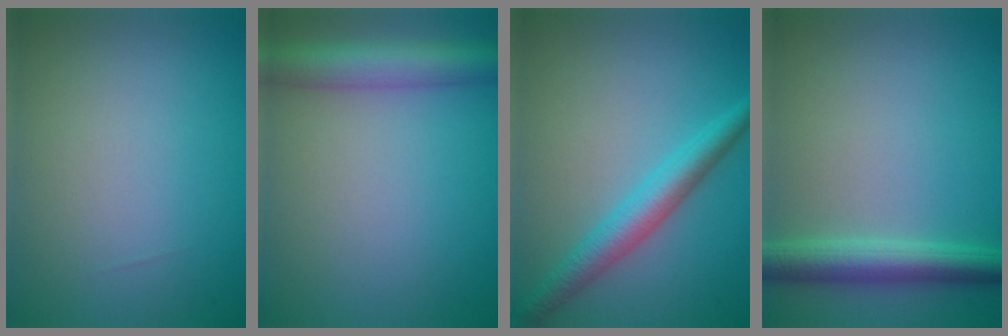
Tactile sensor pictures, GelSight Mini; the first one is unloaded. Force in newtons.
{"total": 5.3, "press": 5.3, "slide": 0.3}
{"total": 3.7, "press": 3.7, "slide": 0.1}
{"total": 4.3, "press": 4.3, "slide": 0.1}